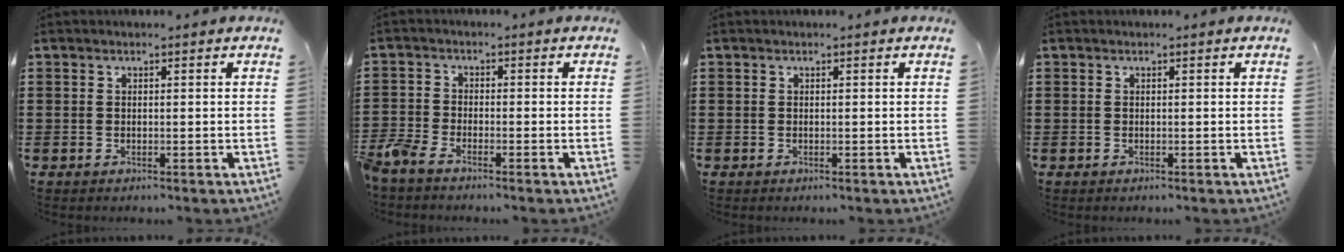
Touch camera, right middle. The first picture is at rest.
{"total": 3.1, "force": [-2.7, 0.8, 1.2], "torque": [-0.058, -0.009, -0.066]}
{"total": 0.0}
{"total": 0.0}